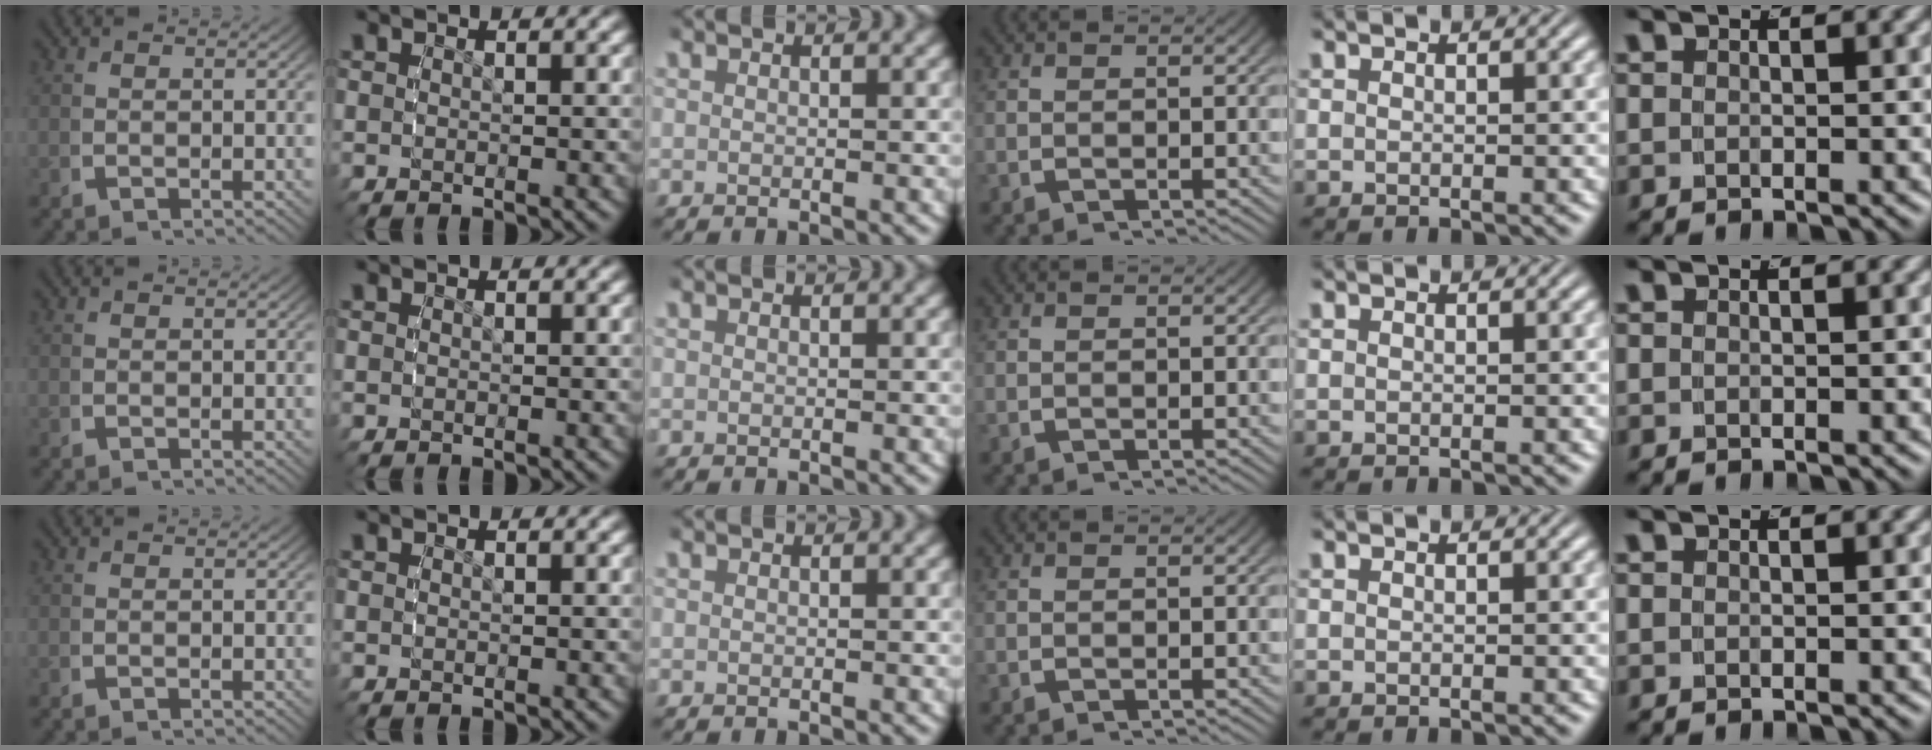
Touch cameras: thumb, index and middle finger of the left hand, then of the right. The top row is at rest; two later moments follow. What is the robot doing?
{"motion": "reach", "object": "pen bag"}